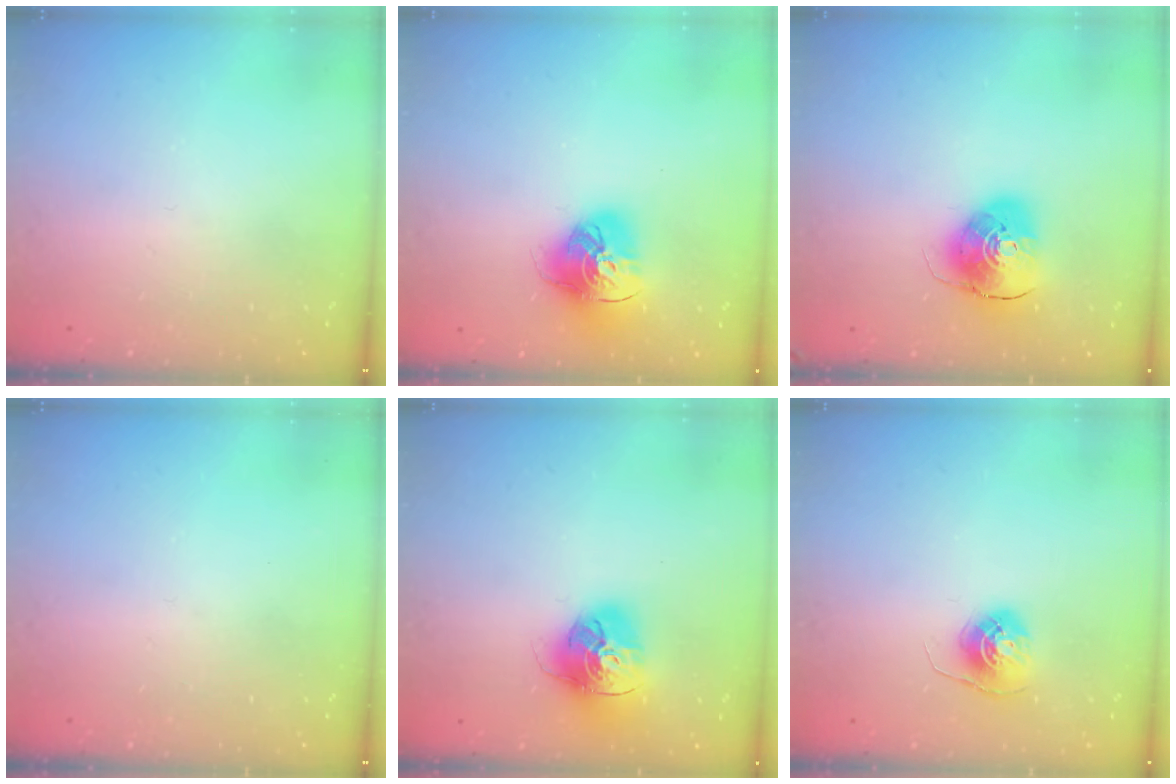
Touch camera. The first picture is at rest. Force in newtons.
{"total": 15.6, "press": 15.5, "slide": 1.7}
{"total": 9.8, "press": 9.7, "slide": 1.4}
{"total": 0.0}
{"total": 17.4, "press": 17.3, "slide": 2.1}
{"total": 6.9, "press": 6.9, "slide": 0.5}